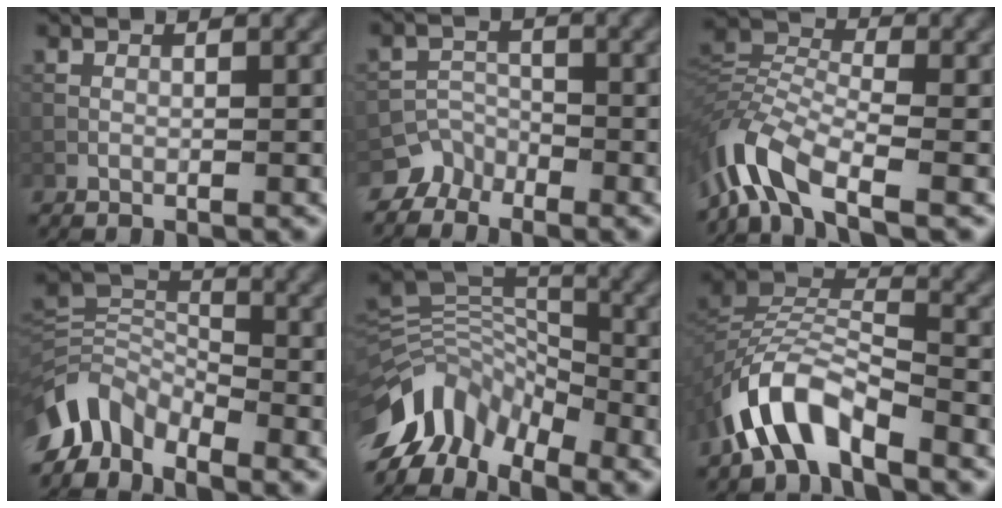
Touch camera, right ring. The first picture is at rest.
{"total": 3.8, "force": [-3.2, 2.1, -0.1], "torque": [0.026, 0.005, -0.052]}
{"total": 8.1, "force": [-5.2, 3.0, 5.5], "torque": [-0.112, 0.008, -0.117]}
{"total": 6.6, "force": [-4.7, 3.6, 2.8], "torque": [-0.048, -0.003, -0.104]}
{"total": 10.1, "force": [-6.3, 5.8, 5.3], "torque": [-0.104, 0.011, -0.135]}
{"total": 7.3, "force": [-4.8, 3.0, 4.5], "torque": [-0.081, 0.002, -0.101]}